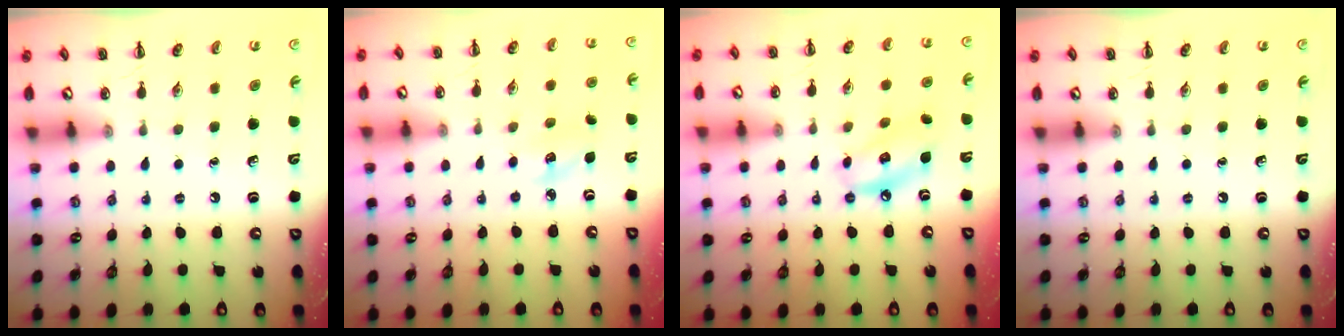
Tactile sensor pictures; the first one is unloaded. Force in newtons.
{"total": 3.7, "press": 3.6, "slide": 1.0}
{"total": 8.5, "press": 8.3, "slide": 1.8}
{"total": 0.0}